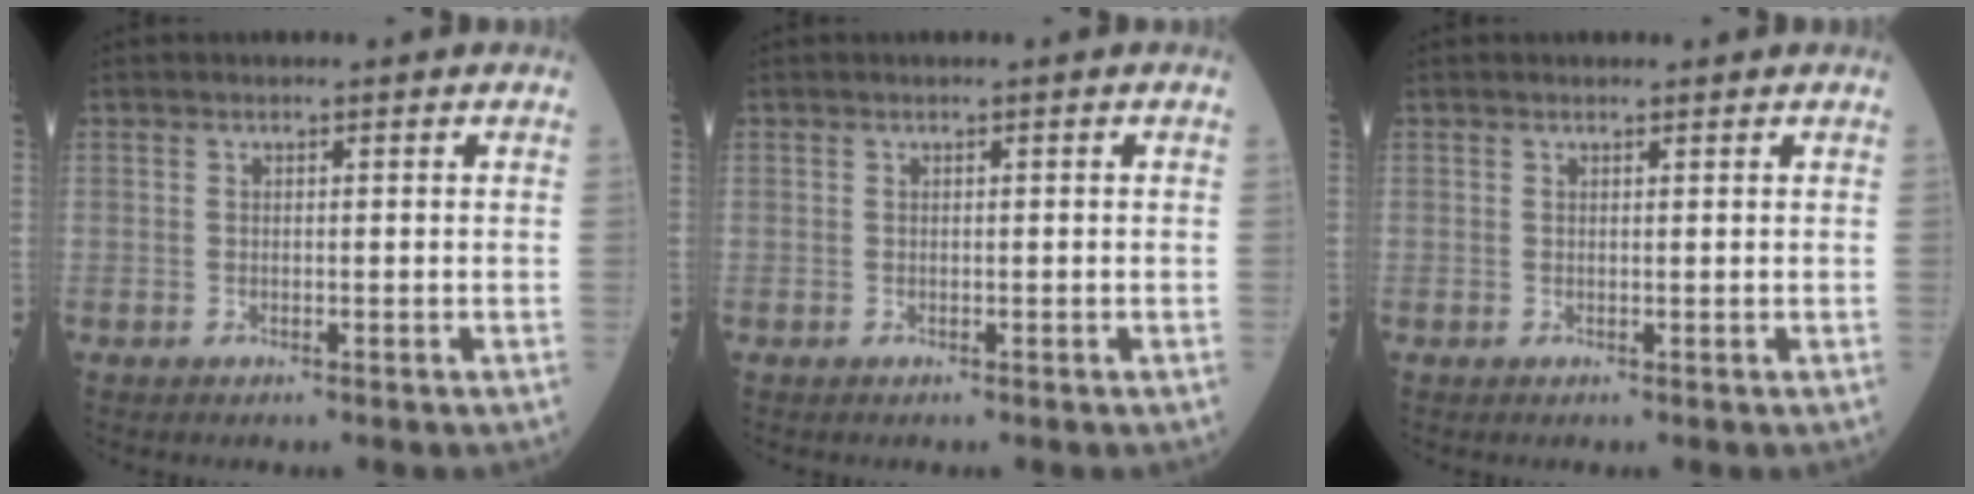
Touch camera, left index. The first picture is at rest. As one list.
[{"total": 0.0}, {"total": 0.8, "force": [0.8, 0.2, 0.1], "torque": [-0.009, 0.003, 0.011]}]